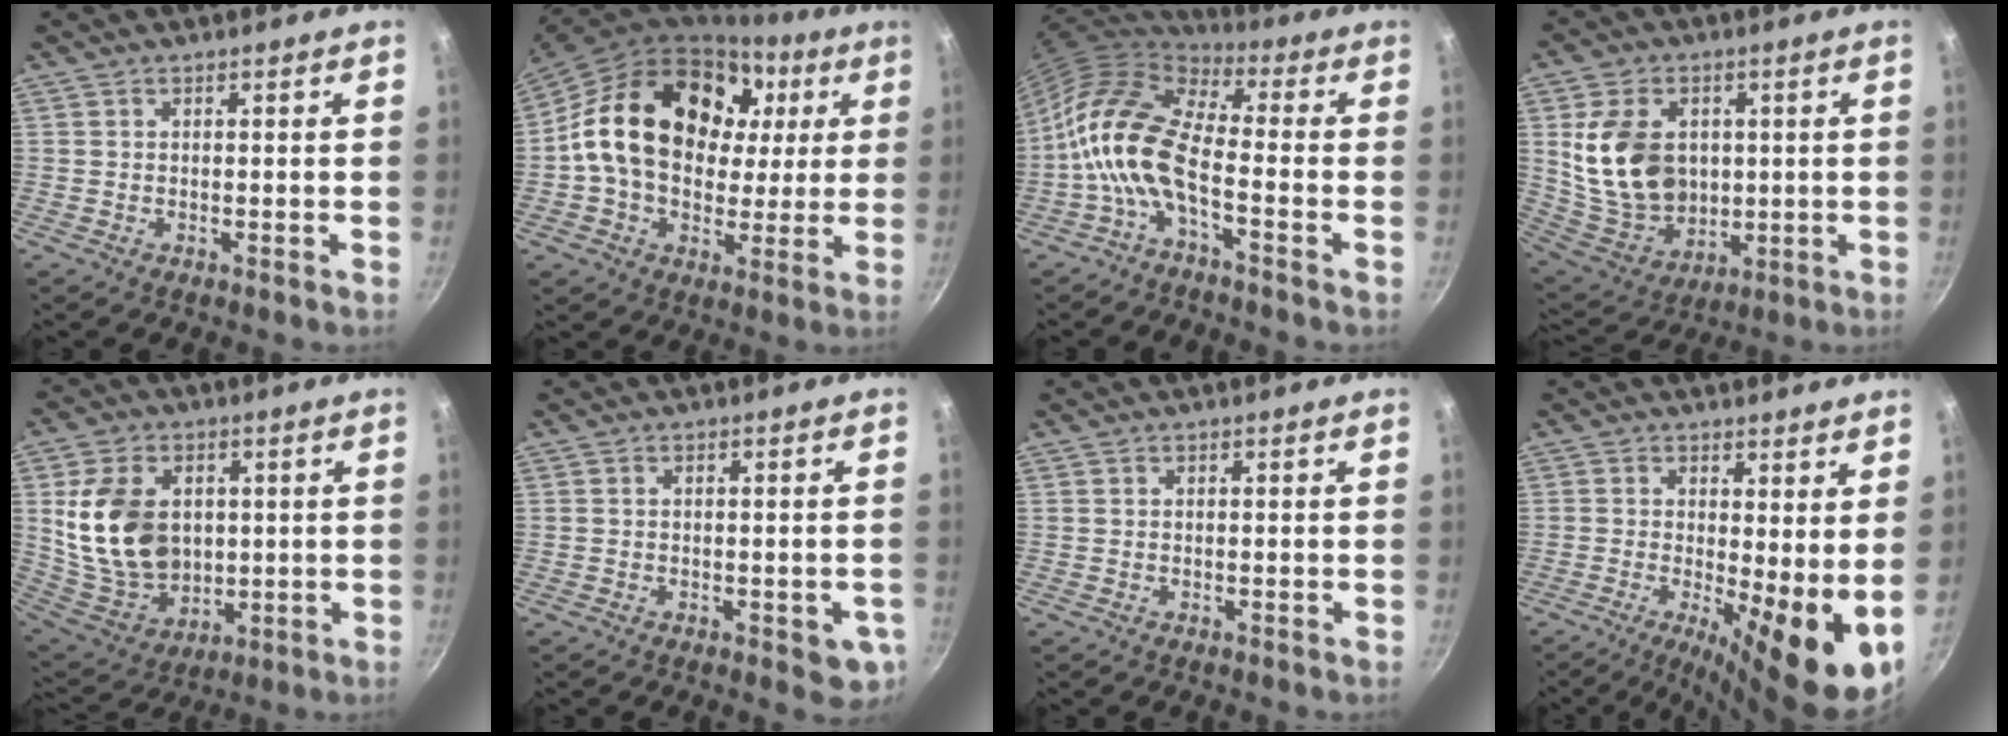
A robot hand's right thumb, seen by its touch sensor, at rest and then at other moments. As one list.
[{"total": 24.3, "force": [4.6, 17.6, 16.1], "torque": [-0.263, 0.020, 0.072]}, {"total": 12.7, "force": [-3.2, 5.4, 11.0], "torque": [-0.215, 0.035, -0.080]}, {"total": 16.5, "force": [2.2, 12.3, 10.8], "torque": [-0.177, -0.015, 0.057]}, {"total": 17.1, "force": [2.2, 12.6, 11.4], "torque": [-0.192, -0.015, 0.058]}, {"total": 5.4, "force": [-1.7, 2.4, 4.5], "torque": [-0.035, 0.000, -0.019]}, {"total": 0.0}, {"total": 11.8, "force": [-0.4, 3.4, 11.2], "torque": [-0.141, -0.015, -0.004]}]